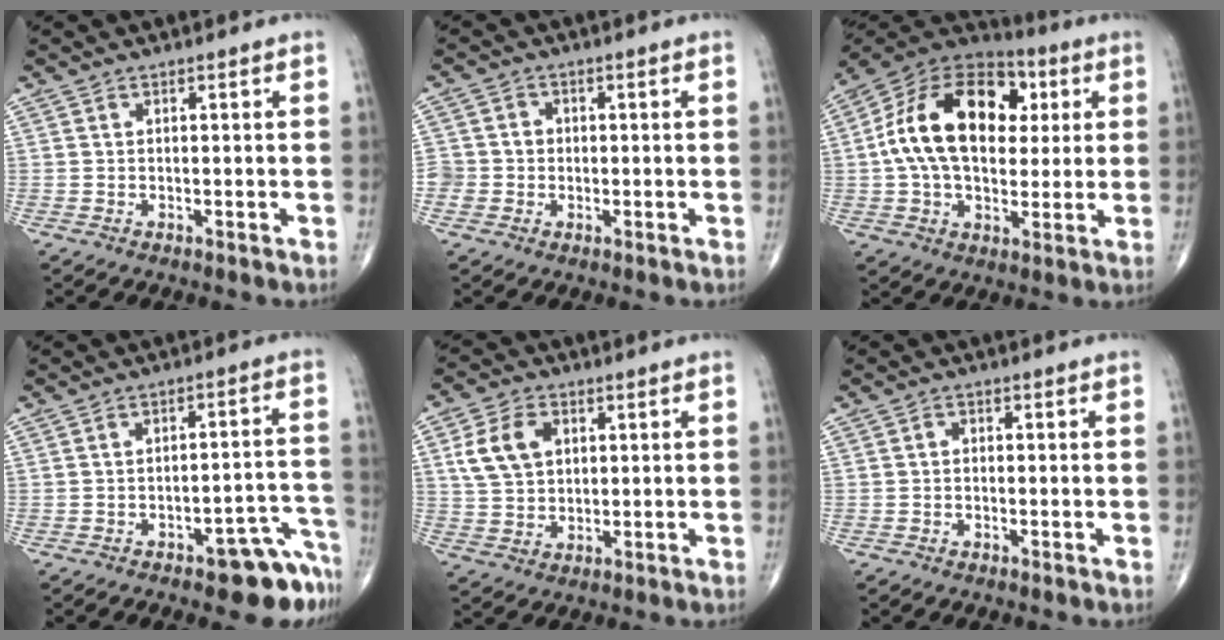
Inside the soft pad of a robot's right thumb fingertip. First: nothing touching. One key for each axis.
{"total": 4.3, "fx": -0.7, "fy": 4.2, "fz": 0.6, "tx": 0.015, "ty": 0.013, "tz": -0.017}
{"total": 22.2, "fx": 3.5, "fy": 14.3, "fz": 16.6, "tx": -0.268, "ty": 0.016, "tz": 0.050}
{"total": 10.0, "fx": -6.7, "fy": 3.5, "fz": 6.5, "tx": -0.044, "ty": 0.064, "tz": -0.083}
{"total": 8.7, "fx": 2.5, "fy": 6.2, "fz": 5.6, "tx": -0.096, "ty": 0.001, "tz": 0.049}
{"total": 1.0, "fx": -0.2, "fy": 0.7, "fz": 0.6, "tx": -0.004, "ty": 0.003, "tz": -0.008}